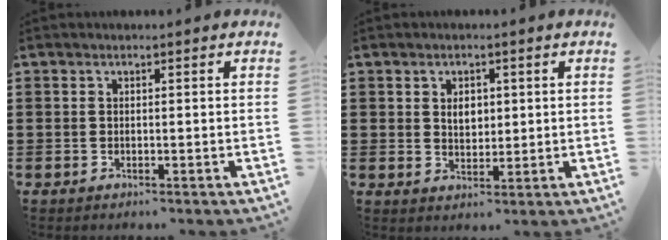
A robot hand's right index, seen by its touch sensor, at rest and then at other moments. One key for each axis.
{"total": 3.0, "fx": 0.7, "fy": 2.0, "fz": 2.0, "tx": -0.038, "ty": 0.005, "tz": 0.010}